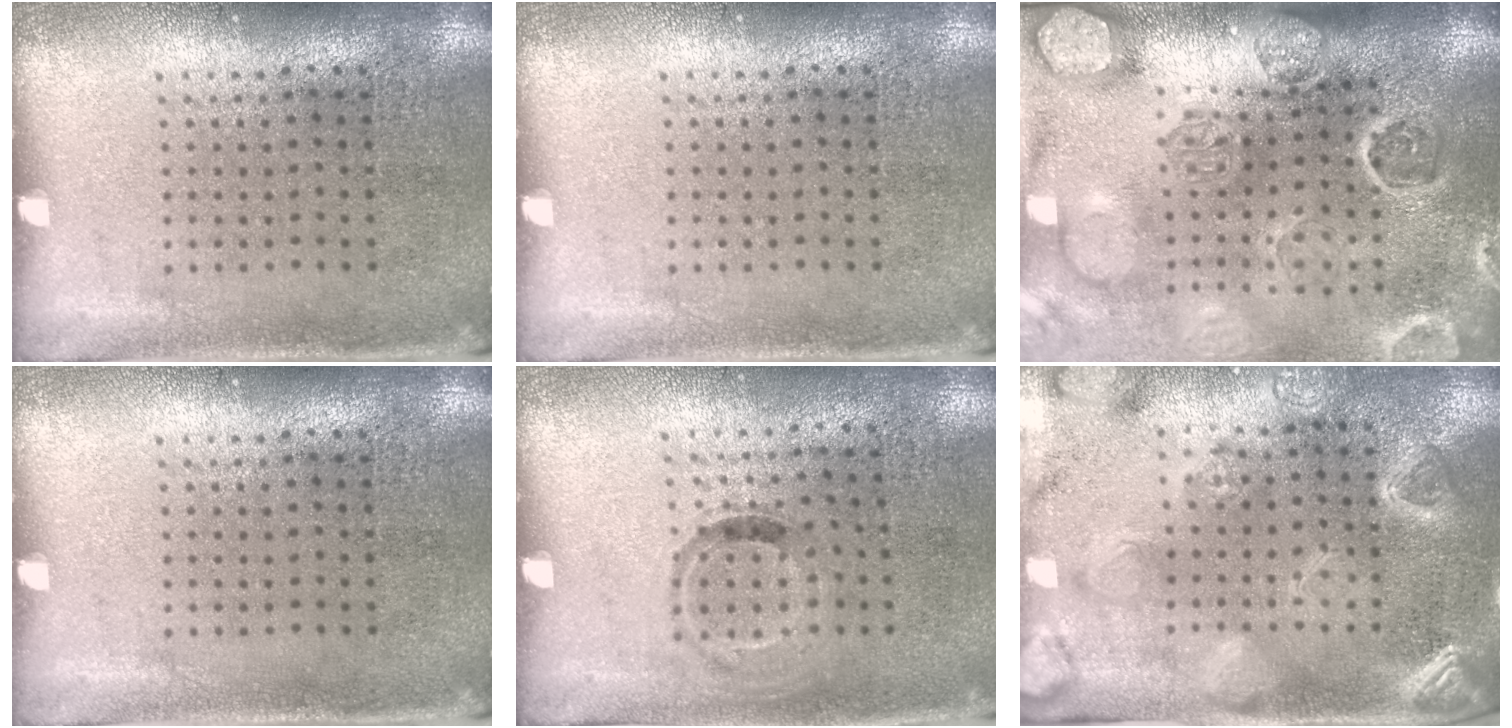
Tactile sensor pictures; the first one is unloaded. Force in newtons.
{"total": 0.0}
{"total": 4.4, "press": 3.5, "slide": 2.6}
{"total": 0.0}
{"total": 0.8, "press": 0.6, "slide": 0.6}
{"total": 3.3, "press": 3.1, "slide": 1.0}